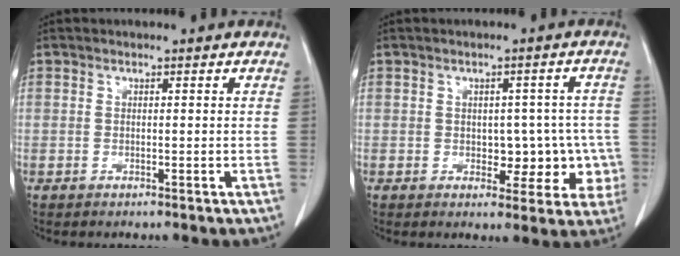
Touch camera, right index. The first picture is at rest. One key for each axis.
{"total": 6.7, "fx": -1.0, "fy": 4.5, "fz": 4.9, "tx": -0.038, "ty": 0.023, "tz": -0.004}